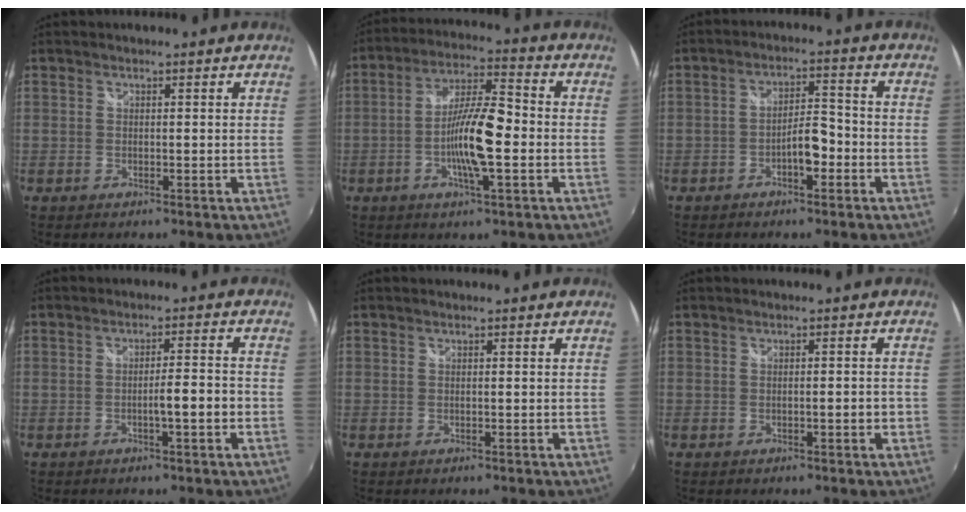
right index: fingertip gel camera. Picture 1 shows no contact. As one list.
[{"total": 11.2, "force": [-2.6, 2.1, 10.7], "torque": [-0.203, 0.001, -0.051]}, {"total": 6.1, "force": [-3.1, 1.8, 5.0], "torque": [-0.087, 0.013, -0.047]}, {"total": 4.2, "force": [-1.6, 0.1, 3.9], "torque": [-0.064, 0.001, -0.023]}, {"total": 0.0}, {"total": 1.5, "force": [-0.6, 0.4, 1.3], "torque": [-0.018, 0.002, -0.008]}]